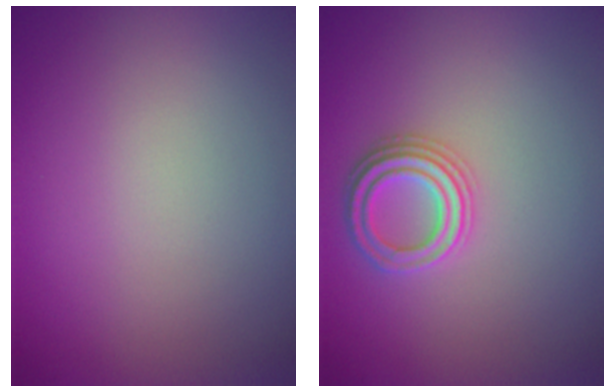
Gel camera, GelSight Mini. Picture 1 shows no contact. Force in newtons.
{"total": 2.7, "press": 2.6, "slide": 0.8}